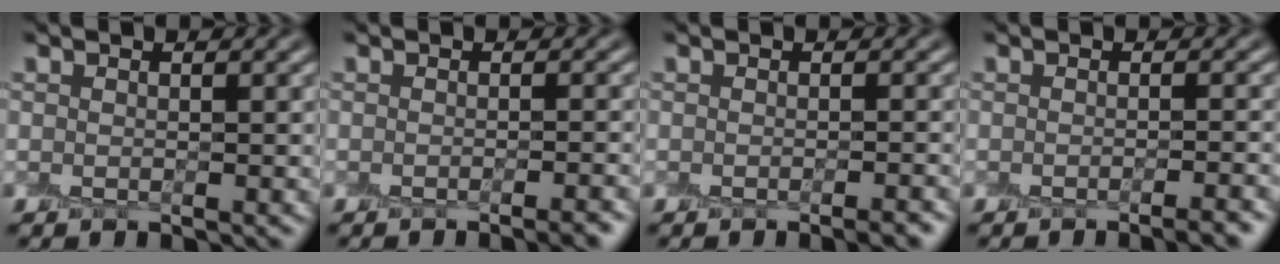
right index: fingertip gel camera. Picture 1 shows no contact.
{"total": 2.5, "force": [-1.5, 0.6, 2.0], "torque": [-0.012, 0.003, -0.024]}
{"total": 1.9, "force": [-1.1, 0.4, 1.4], "torque": [-0.011, -0.001, -0.018]}
{"total": 2.9, "force": [-1.7, 0.7, 2.2], "torque": [-0.013, 0.006, -0.027]}